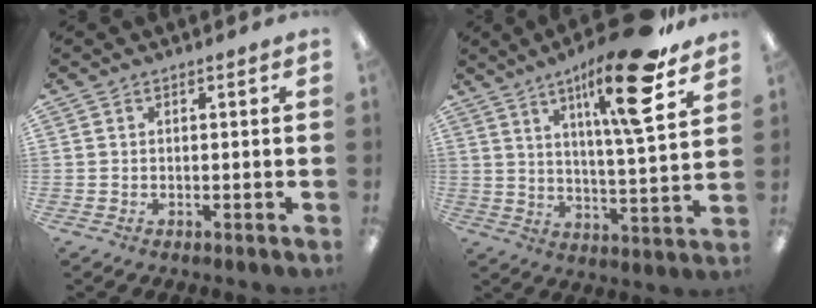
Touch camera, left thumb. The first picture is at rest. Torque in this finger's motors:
{"motor_torque": [0.47, 0.46, 1.17, -1.56, 0.10]}